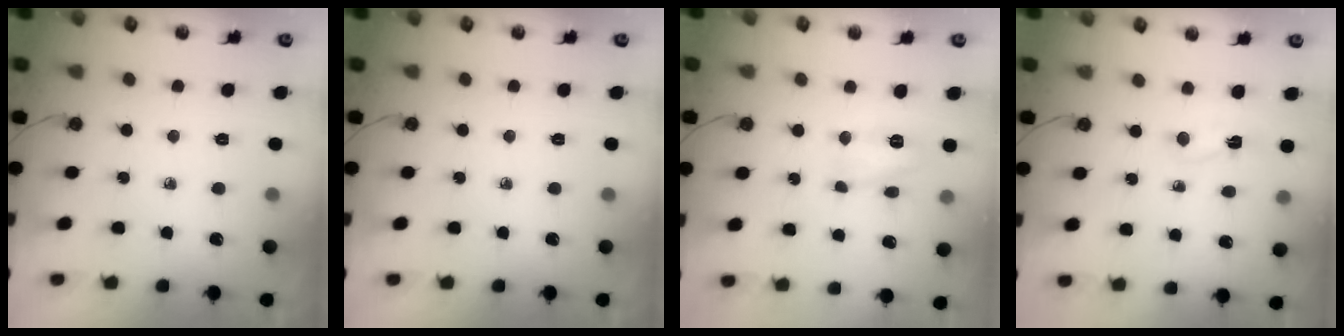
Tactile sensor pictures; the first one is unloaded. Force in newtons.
{"total": 0.0}
{"total": 8.9, "press": 7.6, "slide": 4.5}
{"total": 3.1, "press": 3.1, "slide": 0.4}